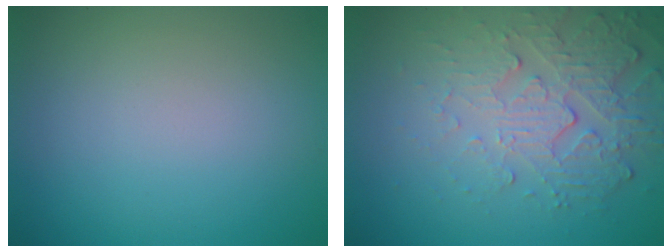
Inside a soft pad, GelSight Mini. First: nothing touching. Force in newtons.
{"total": 5.3, "press": 3.7, "slide": 3.9}